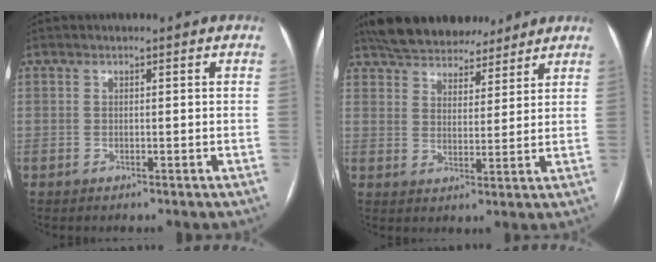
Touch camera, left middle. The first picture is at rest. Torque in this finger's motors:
{"motor_torque": [0.48, -0.64, 0.05, 0.01]}